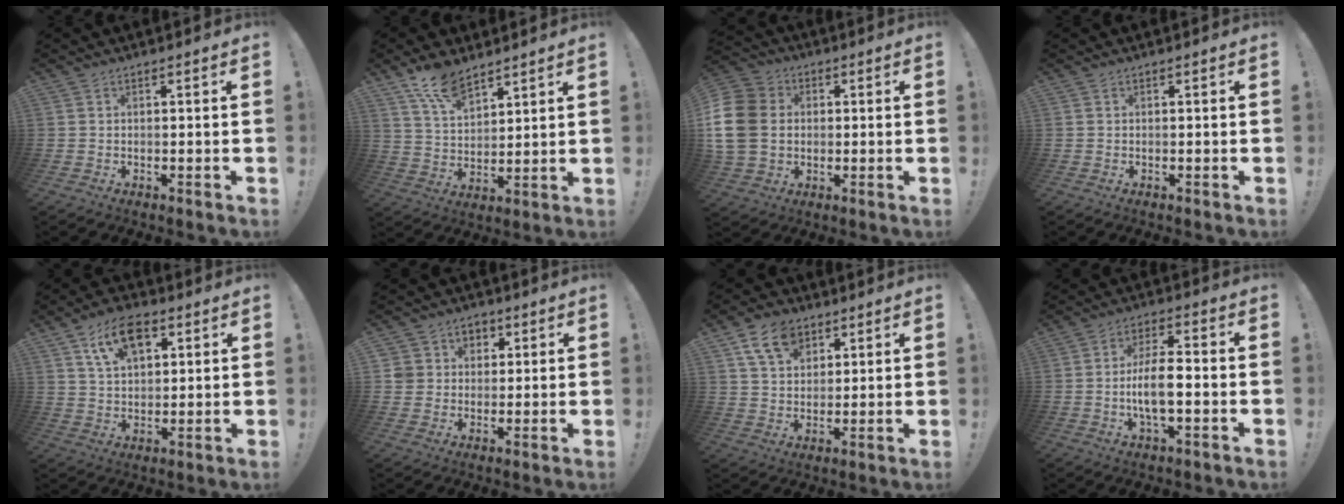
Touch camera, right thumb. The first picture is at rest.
{"total": 10.2, "force": [7.9, 4.3, 4.7], "torque": [-0.086, -0.048, 0.150]}
{"total": 16.1, "force": [1.0, 12.9, 9.5], "torque": [-0.186, 0.013, 0.023]}
{"total": 0.0}
{"total": 12.1, "force": [6.0, 7.1, 7.7], "torque": [-0.123, -0.009, 0.110]}
{"total": 6.4, "force": [1.3, 6.2, 1.0], "torque": [-0.022, -0.003, 0.030]}
{"total": 10.9, "force": [6.0, 7.5, 5.2], "torque": [-0.085, -0.018, 0.115]}
{"total": 9.5, "force": [-2.0, 3.2, 8.8], "torque": [-0.173, 0.003, -0.041]}